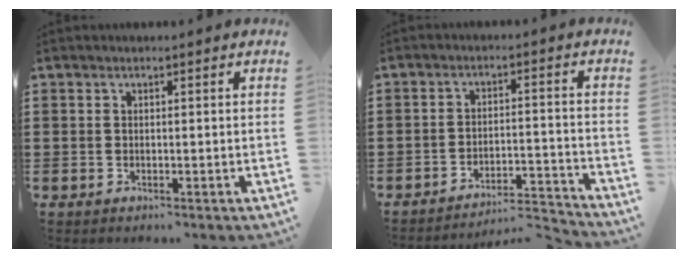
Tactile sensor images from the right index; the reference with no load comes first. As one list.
[{"total": 4.0, "force": [-3.9, 0.2, 1.1], "torque": [-0.026, -0.004, -0.084]}]